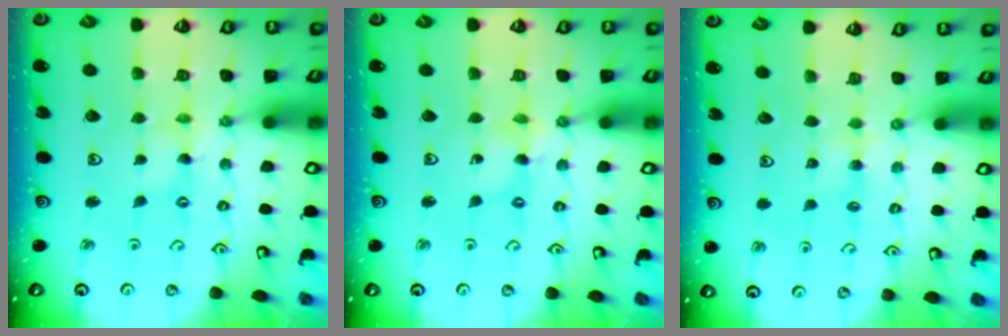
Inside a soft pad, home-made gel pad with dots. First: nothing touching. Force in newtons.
{"total": 2.0, "press": 2.0, "slide": 0.2}
{"total": 2.0, "press": 2.0, "slide": 0.3}